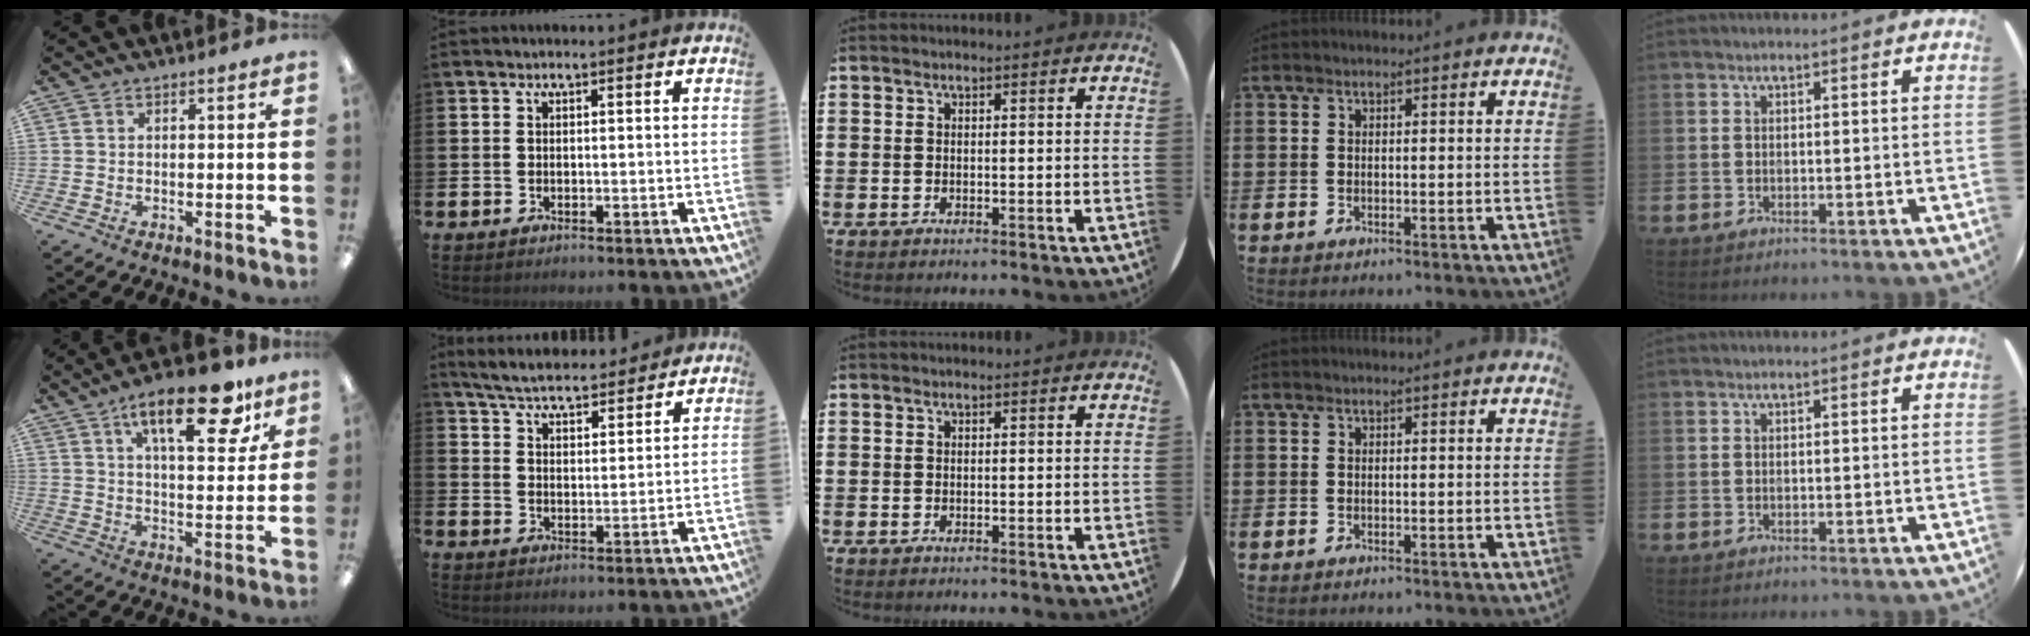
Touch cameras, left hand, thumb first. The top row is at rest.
{"thumb": {"total": 19.2, "force": [10.6, 7.7, 14.1], "torque": [-0.199, -0.043, 0.164]}, "index": {"total": 5.8, "force": [5.7, 0.9, 1.0], "torque": [-0.045, -0.031, 0.101]}}